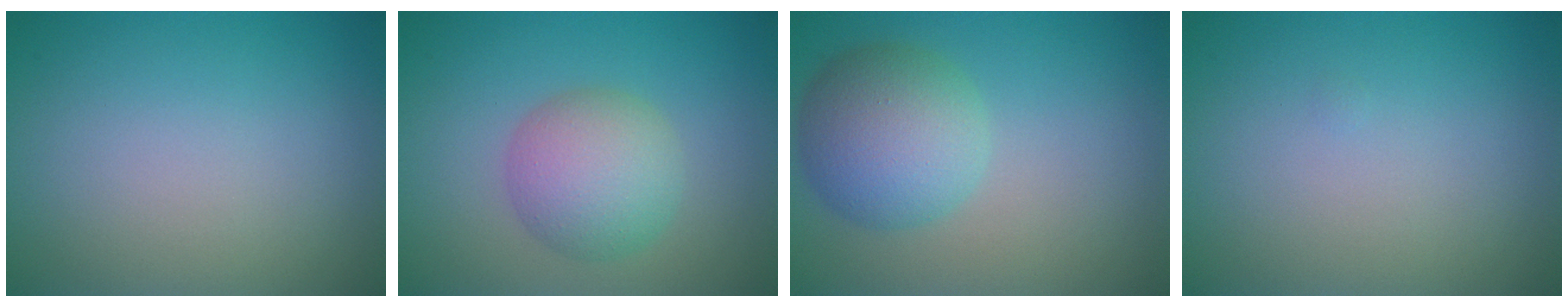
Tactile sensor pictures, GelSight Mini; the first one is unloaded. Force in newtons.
{"total": 5.0, "press": 5.0, "slide": 0.3}
{"total": 6.1, "press": 6.1, "slide": 0.3}
{"total": 0.0}